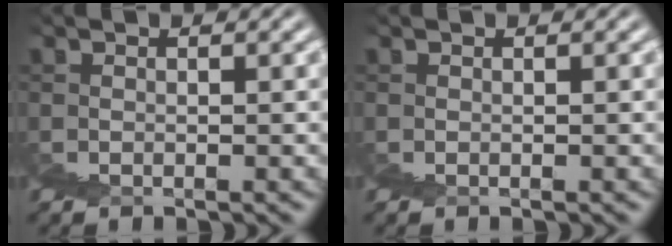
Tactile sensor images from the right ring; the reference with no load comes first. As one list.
[{"total": 0.0}]